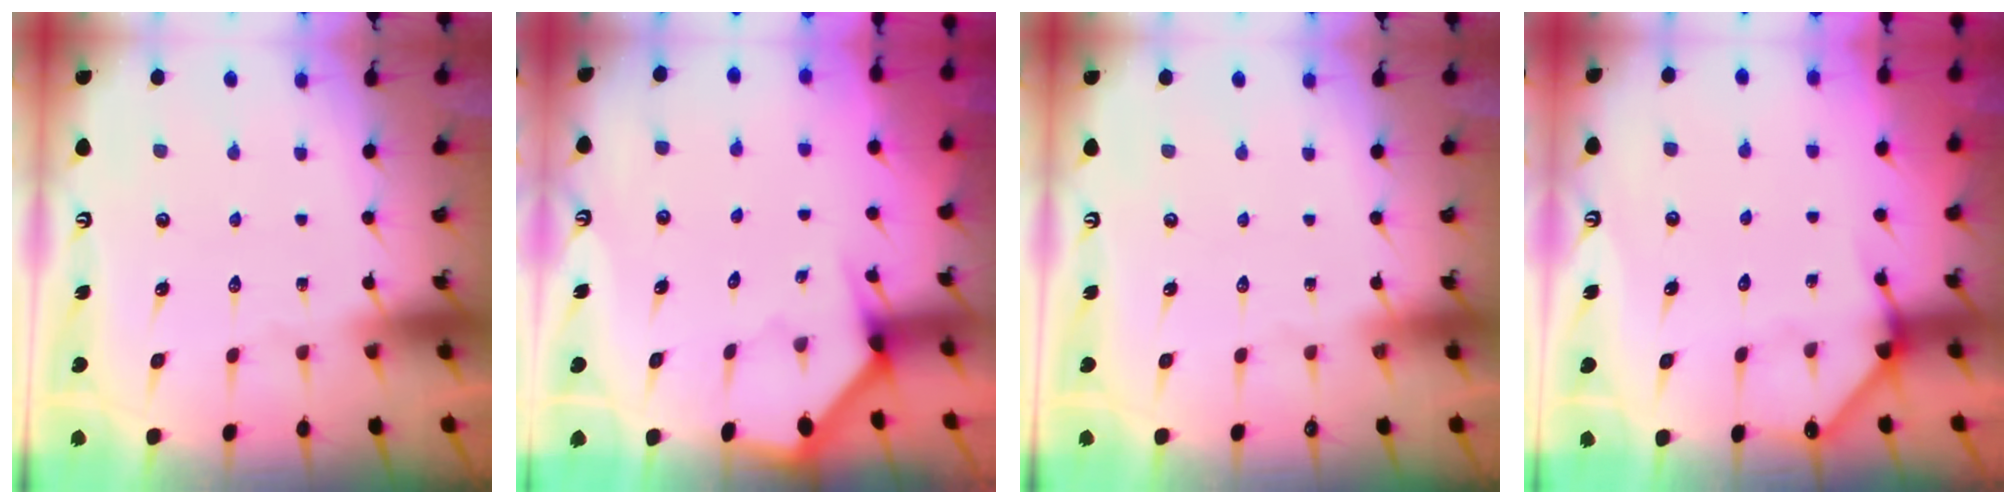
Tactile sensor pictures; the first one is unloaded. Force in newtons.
{"total": 2.9, "press": 2.9, "slide": 0.2}
{"total": 0.0}
{"total": 4.3, "press": 4.2, "slide": 0.4}